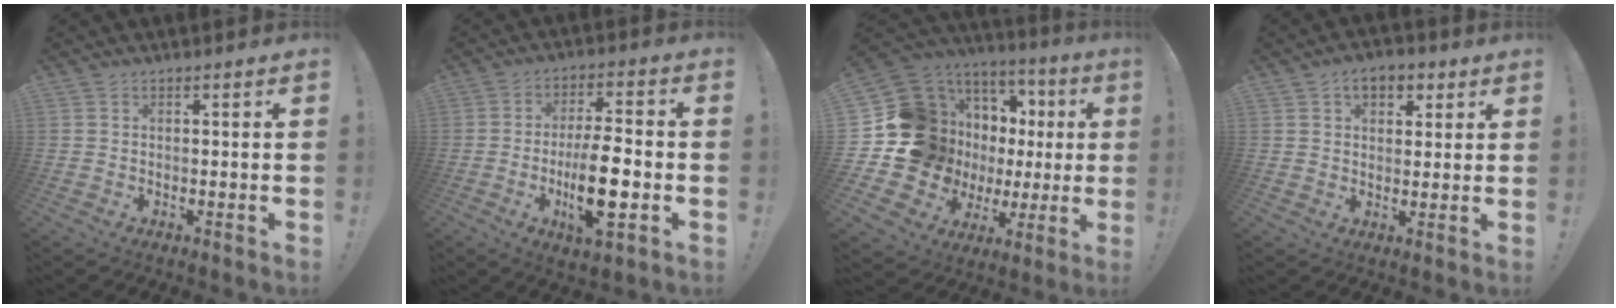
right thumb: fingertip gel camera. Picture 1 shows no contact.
{"total": 13.7, "force": [-3.5, 4.1, 12.6], "torque": [-0.216, -0.001, -0.063]}
{"total": 17.7, "force": [2.7, 15.2, 8.7], "torque": [-0.137, -0.050, 0.111]}
{"total": 7.0, "force": [3.1, 4.7, 4.1], "torque": [-0.055, 0.001, 0.056]}